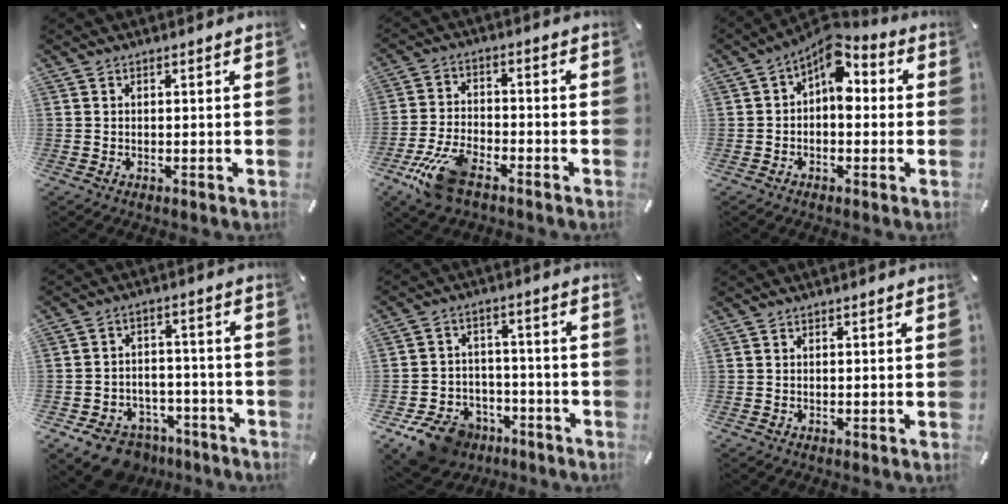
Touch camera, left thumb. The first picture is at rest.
{"total": 10.7, "force": [-6.8, 4.7, 6.8], "torque": [-0.146, 0.028, -0.128]}
{"total": 8.6, "force": [2.8, 5.1, 6.3], "torque": [-0.093, -0.025, 0.047]}
{"total": 9.9, "force": [-7.0, 6.1, 3.6], "torque": [-0.050, 0.062, -0.118]}
{"total": 11.3, "force": [-7.8, 7.3, 3.8], "torque": [-0.068, 0.061, -0.136]}
{"total": 0.0}